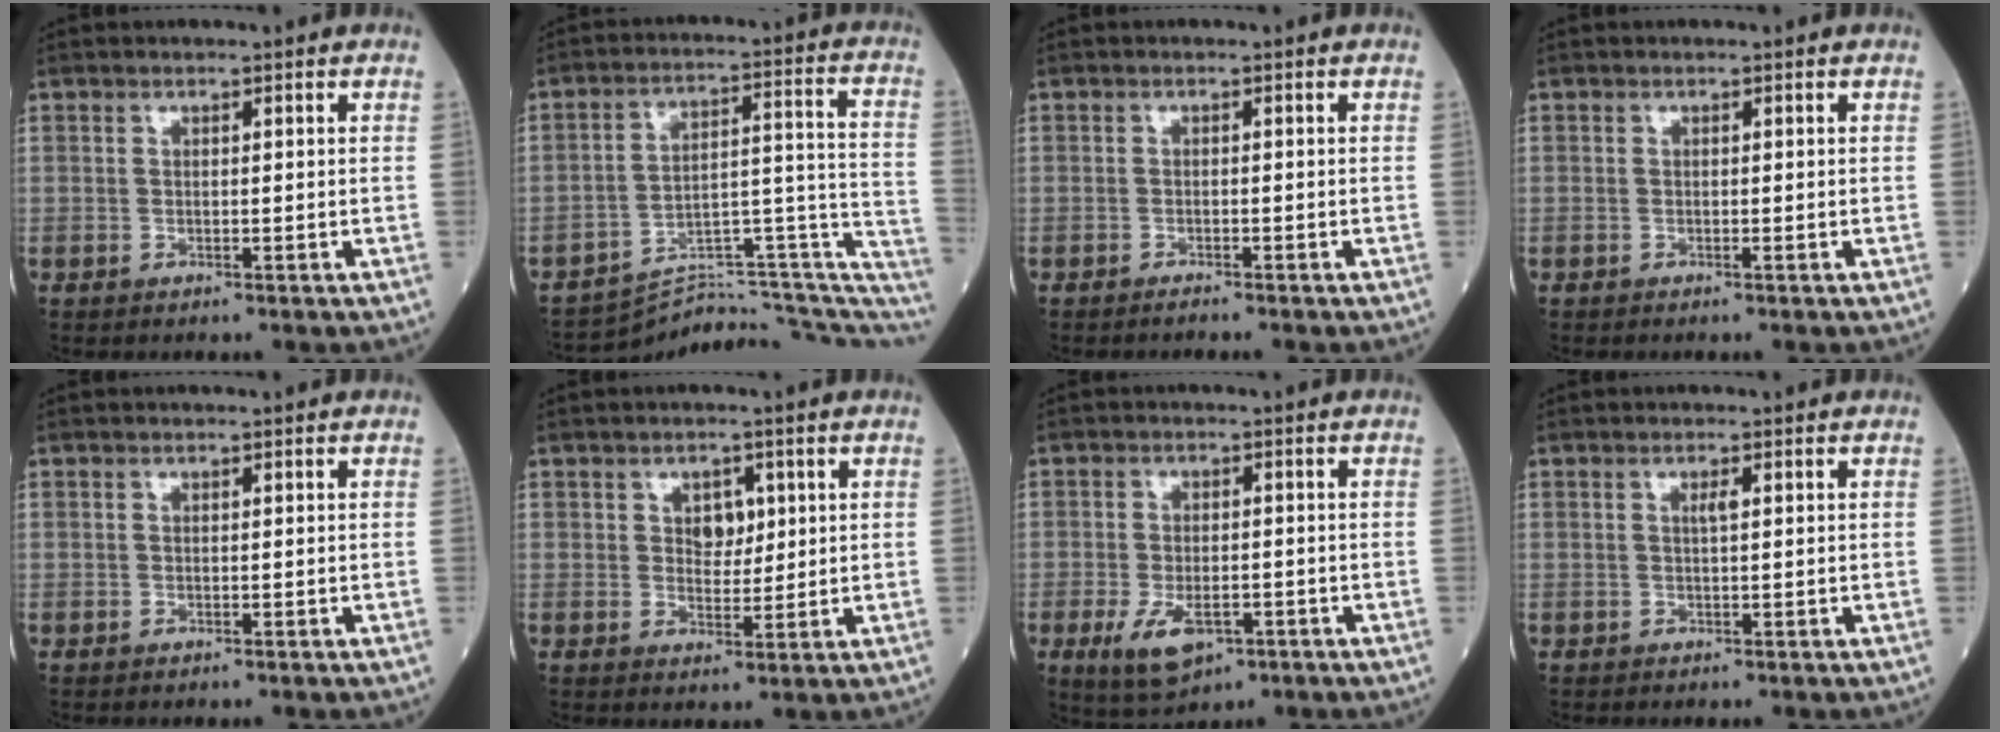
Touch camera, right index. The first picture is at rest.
{"total": 17.7, "force": [-16.6, 3.8, 5.0], "torque": [-0.026, 0.081, -0.222]}
{"total": 1.1, "force": [-1.1, -0.1, 0.3], "torque": [-0.006, 0.001, -0.017]}
{"total": 0.0}
{"total": 0.0}
{"total": 3.7, "force": [1.3, 2.4, 2.5], "torque": [-0.033, 0.002, 0.022]}
{"total": 6.9, "force": [-3.0, 3.4, 5.2], "torque": [-0.099, -0.010, -0.041]}
{"total": 1.1, "force": [0.4, 0.1, 1.0], "torque": [-0.023, 0.001, 0.006]}